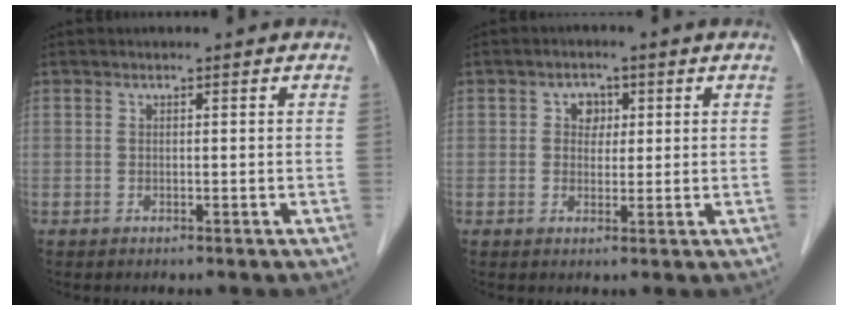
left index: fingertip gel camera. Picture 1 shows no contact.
{"total": 2.7, "force": [0.8, 2.2, 1.4], "torque": [-0.021, 0.006, 0.010]}